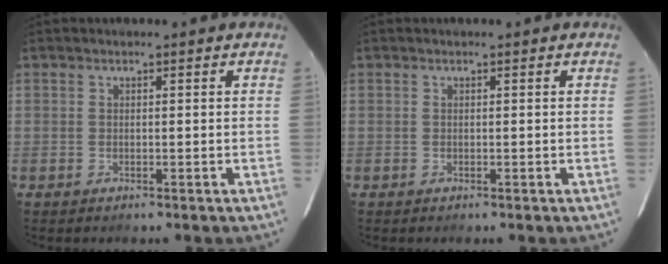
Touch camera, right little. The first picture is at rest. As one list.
[{"total": 0.0}]